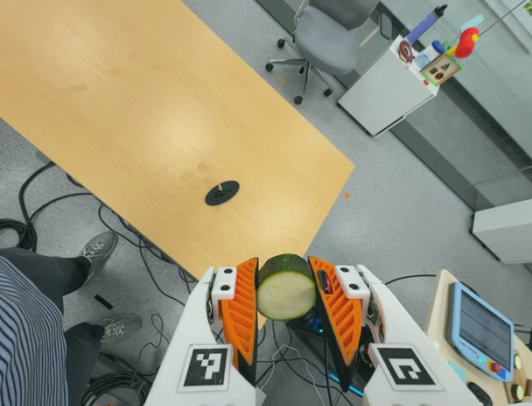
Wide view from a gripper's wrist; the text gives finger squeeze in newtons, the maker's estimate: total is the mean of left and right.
{"total": 13.2, "left": 11.6, "right": 14.8}